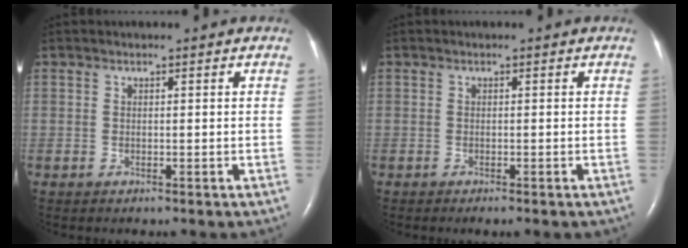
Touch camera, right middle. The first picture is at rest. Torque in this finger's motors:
{"motor_torque": [0.40, -0.26, 0.11, 0.00]}